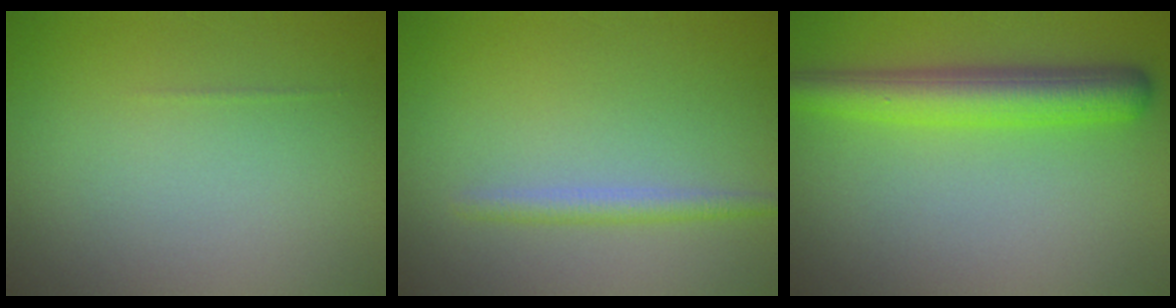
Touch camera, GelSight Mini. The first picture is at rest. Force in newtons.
{"total": 1.5, "press": 1.5, "slide": 0.0}
{"total": 5.2, "press": 5.2, "slide": 0.1}